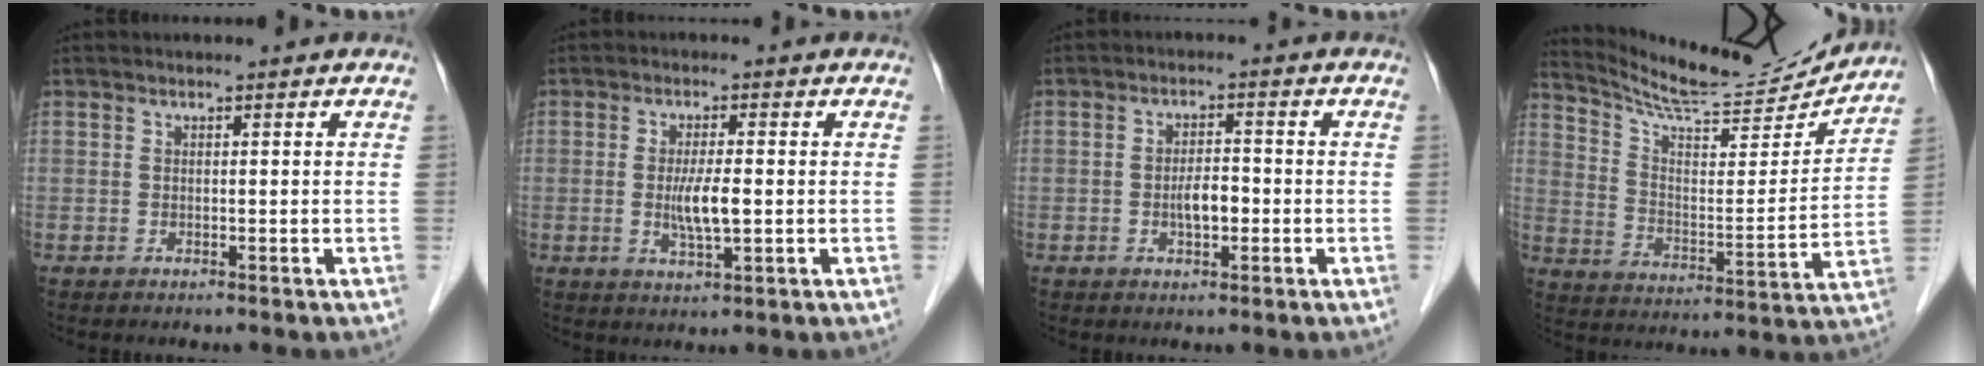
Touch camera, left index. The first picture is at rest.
{"total": 4.7, "force": [-1.3, 0.6, 4.5], "torque": [-0.091, -0.014, -0.021]}
{"total": 3.7, "force": [-1.8, 1.3, 3.0], "torque": [-0.054, -0.003, -0.030]}
{"total": 16.5, "force": [16.0, 1.0, 4.0], "torque": [-0.079, -0.047, 0.239]}